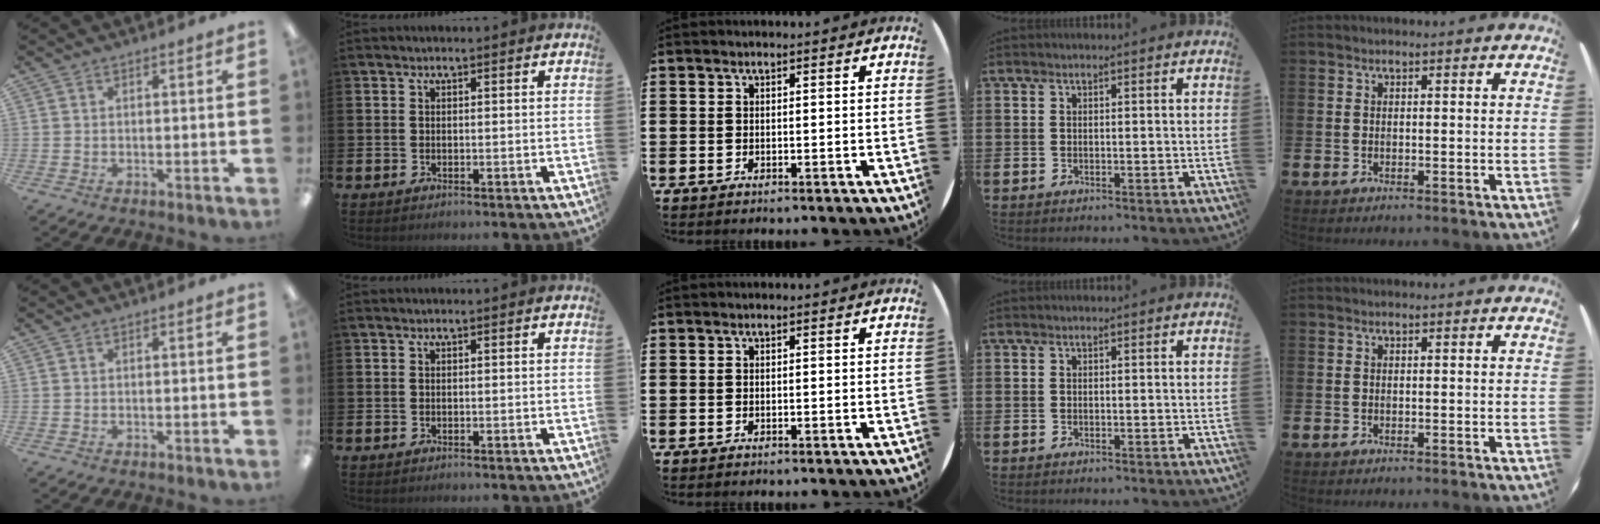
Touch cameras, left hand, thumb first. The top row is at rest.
{}